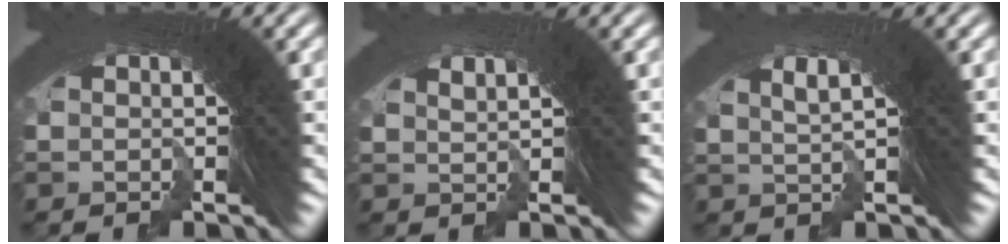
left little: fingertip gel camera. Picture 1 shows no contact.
{"total": 0.7, "force": [-0.3, 0.5, 0.5], "torque": [-0.032, -0.013, 0.001]}
{"total": 4.9, "force": [1.4, 2.9, 3.7], "torque": [-0.085, 0.007, 0.014]}